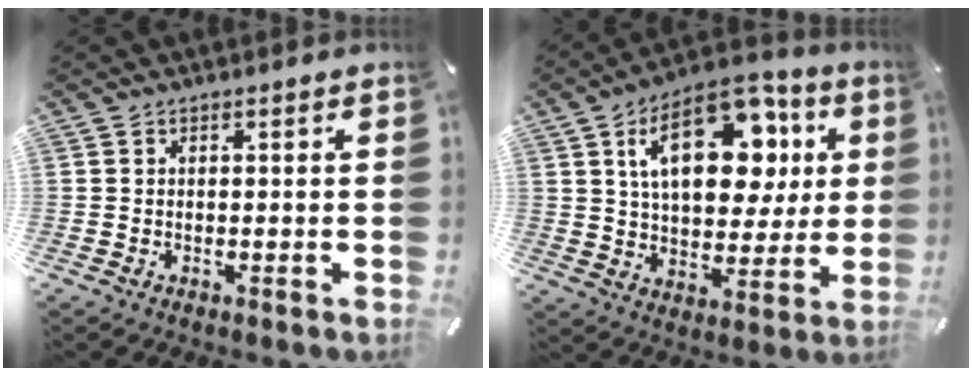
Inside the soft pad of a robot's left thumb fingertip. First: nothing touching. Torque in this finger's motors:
{"motor_torque": [2.49, 2.52, 1.77, -1.00, 0.39]}